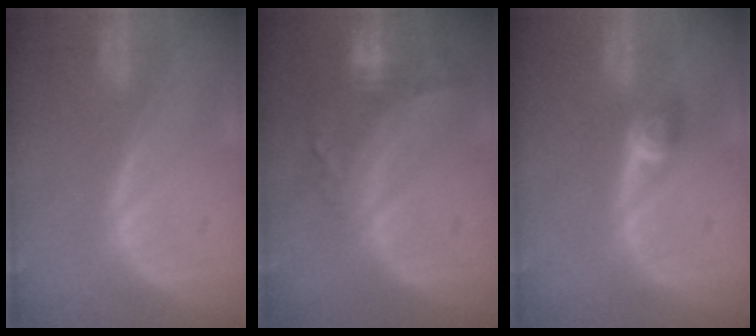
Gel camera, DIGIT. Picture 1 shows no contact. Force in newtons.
{"total": 8.0, "press": 7.1, "slide": 3.8}
{"total": 3.0, "press": 2.6, "slide": 1.5}